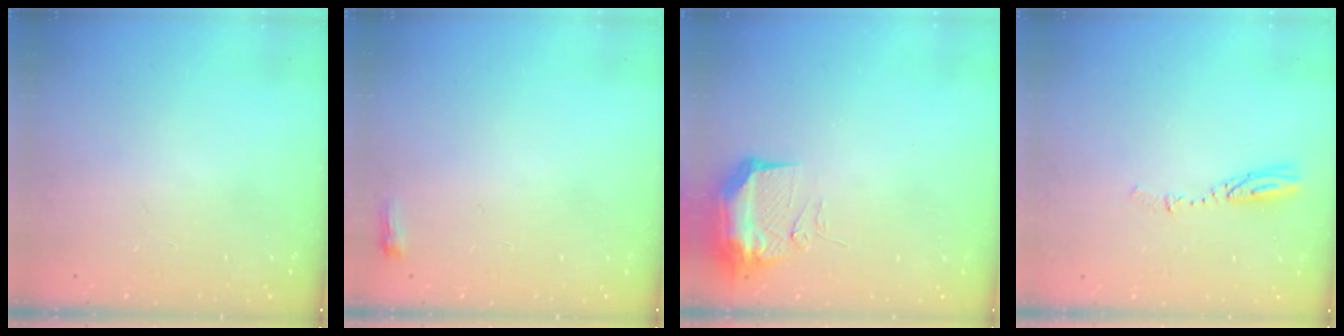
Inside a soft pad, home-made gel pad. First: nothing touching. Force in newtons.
{"total": 2.6, "press": 2.5, "slide": 0.6}
{"total": 16.8, "press": 12.6, "slide": 11.1}
{"total": 3.7, "press": 3.7, "slide": 0.4}